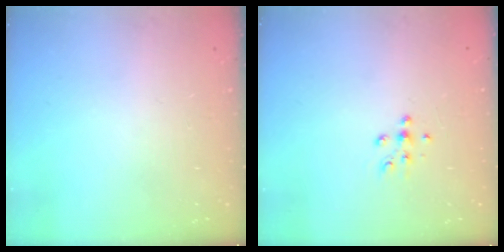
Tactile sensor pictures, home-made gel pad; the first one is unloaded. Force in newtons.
{"total": 6.1, "press": 6.0, "slide": 1.3}